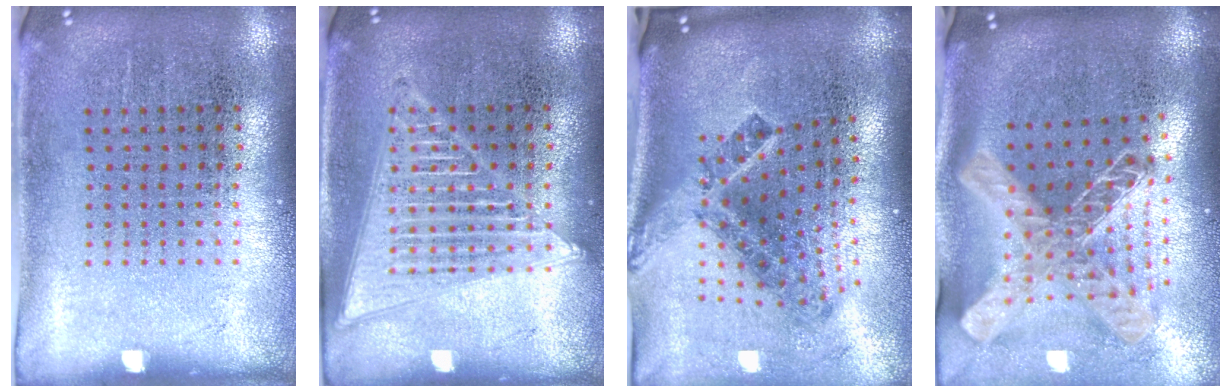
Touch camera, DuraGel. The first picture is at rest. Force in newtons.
{"total": 2.0, "press": 2.0, "slide": 0.2}
{"total": 2.5, "press": 1.5, "slide": 2.0}
{"total": 2.7, "press": 1.9, "slide": 1.9}